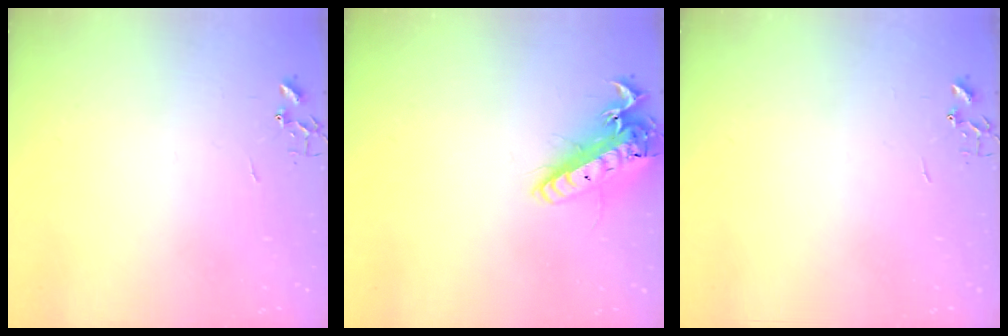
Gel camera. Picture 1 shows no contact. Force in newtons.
{"total": 18.2, "press": 18.0, "slide": 3.0}
{"total": 0.0}